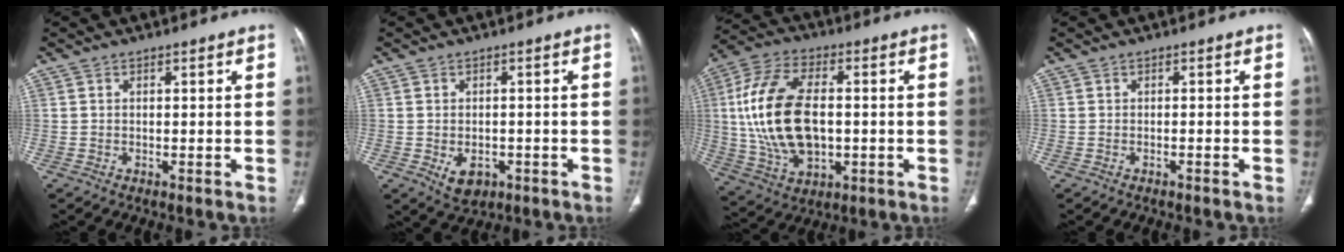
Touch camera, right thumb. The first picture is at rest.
{"total": 4.8, "force": [-1.7, 3.3, 3.1], "torque": [-0.043, 0.006, -0.014]}
{"total": 19.4, "force": [0.4, 11.2, 15.9], "torque": [-0.315, 0.008, 0.016]}
{"total": 0.5, "force": [-0.4, 0.0, 0.3], "torque": [-0.010, 0.008, -0.007]}